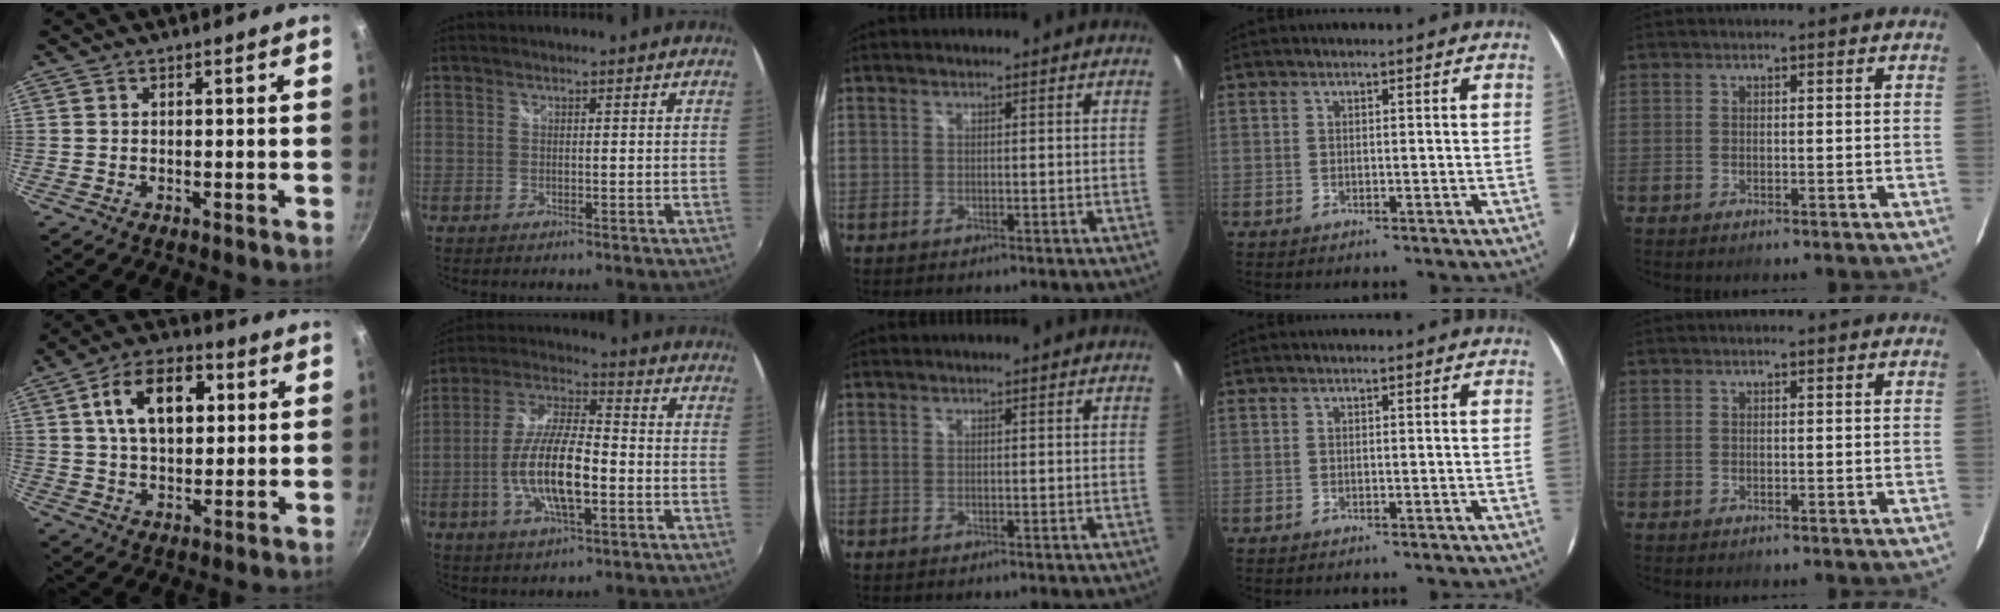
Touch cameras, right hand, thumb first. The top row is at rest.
{"thumb": {"total": 13.5, "force": [3.5, 8.4, 10.0], "torque": [-0.142, 0.010, 0.050]}, "index": {"total": 13.6, "force": [-3.6, 4.4, 12.4], "torque": [-0.251, -0.002, -0.066]}}